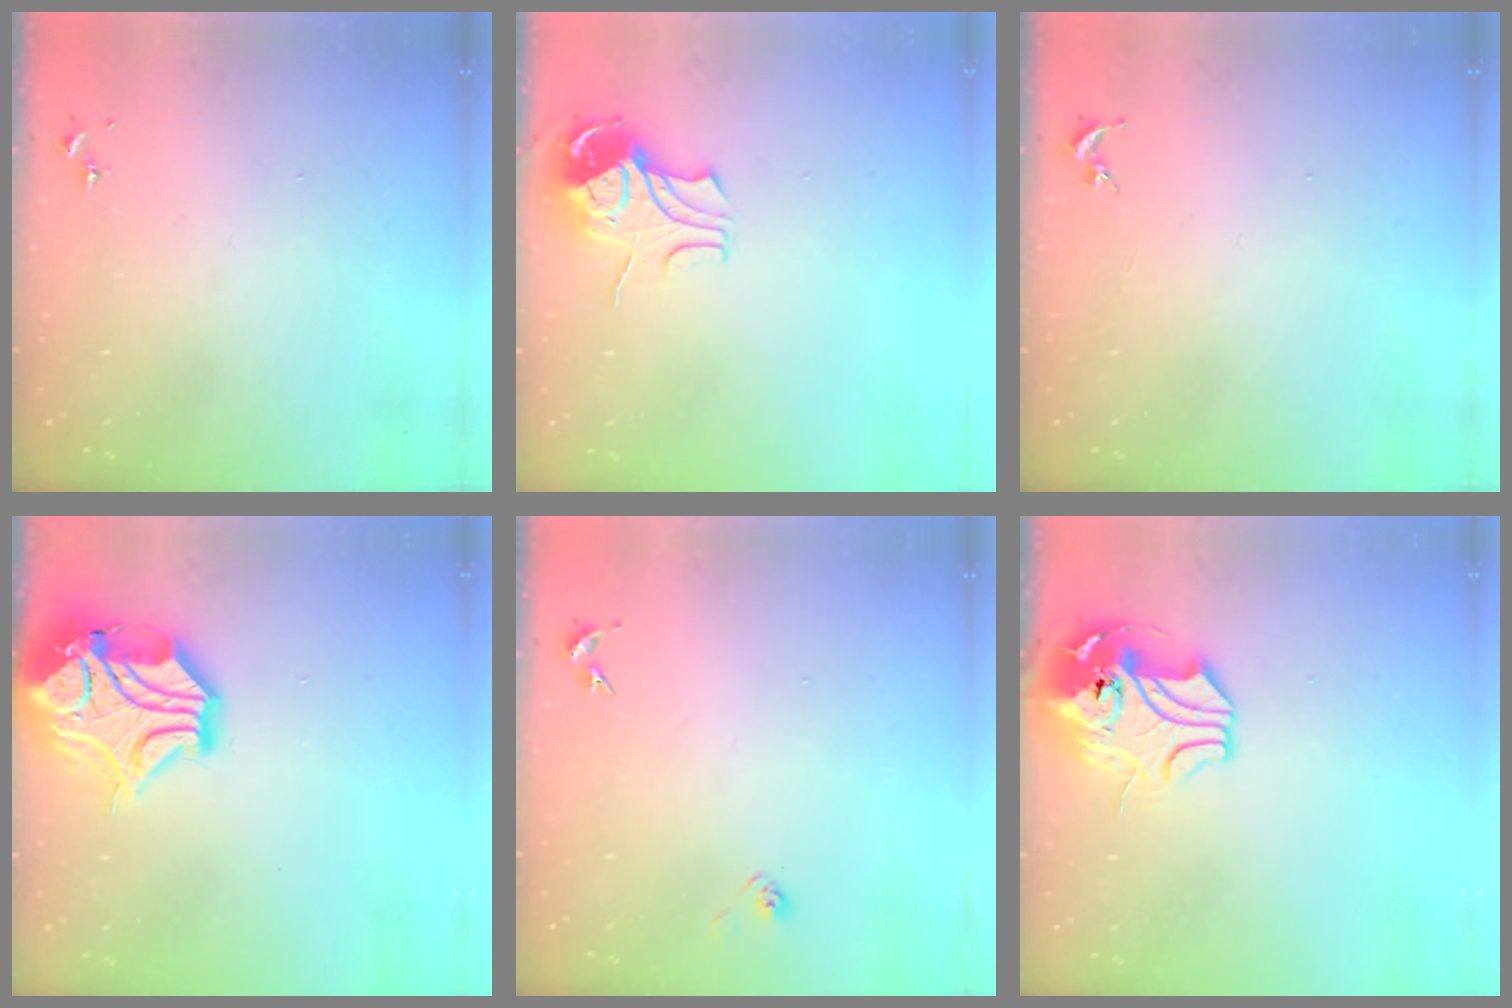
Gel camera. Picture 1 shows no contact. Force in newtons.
{"total": 9.0, "press": 8.9, "slide": 1.0}
{"total": 0.0}
{"total": 17.6, "press": 17.4, "slide": 2.6}
{"total": 3.3, "press": 3.0, "slide": 1.2}
{"total": 12.0, "press": 11.8, "slide": 2.2}